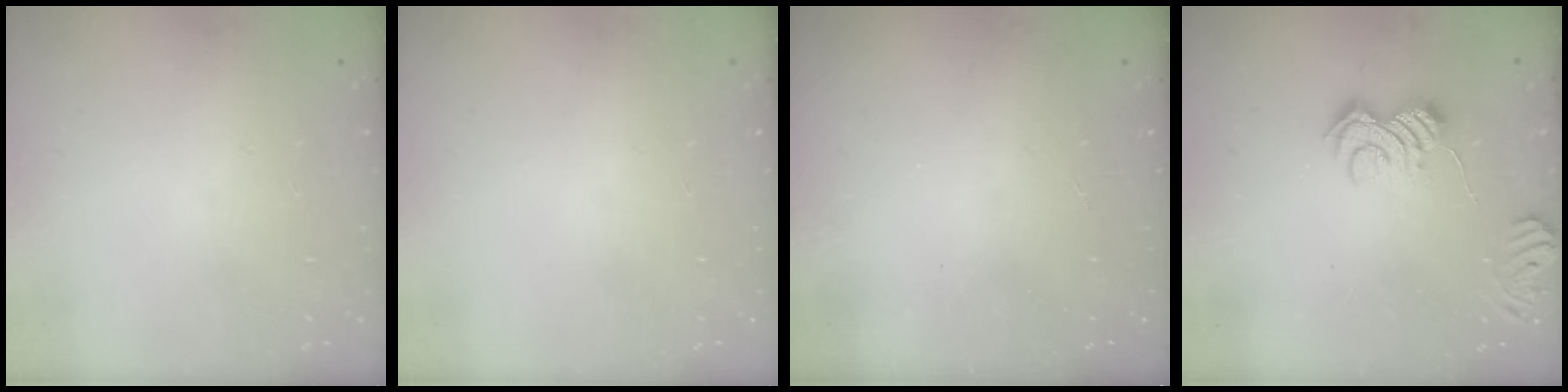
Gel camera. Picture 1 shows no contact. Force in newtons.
{"total": 0.0}
{"total": 2.5, "press": 2.4, "slide": 0.8}
{"total": 6.9, "press": 6.9, "slide": 0.3}